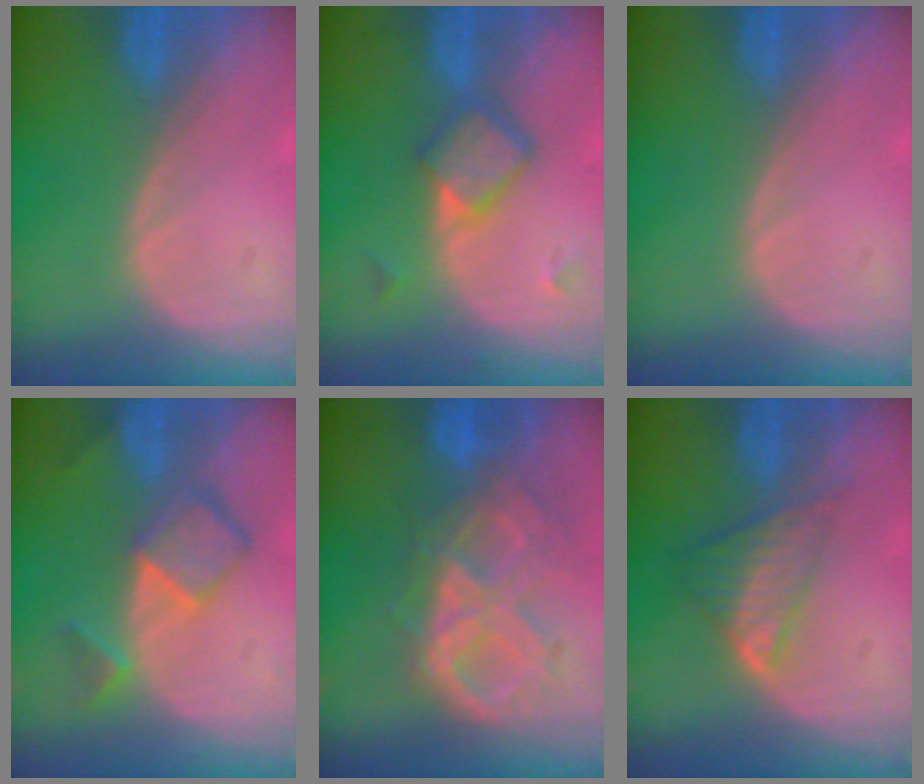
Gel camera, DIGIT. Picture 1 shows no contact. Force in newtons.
{"total": 5.8, "press": 5.1, "slide": 2.7}
{"total": 0.0}
{"total": 6.9, "press": 5.9, "slide": 3.6}
{"total": 10.5, "press": 9.0, "slide": 5.5}
{"total": 5.8, "press": 5.4, "slide": 2.3}